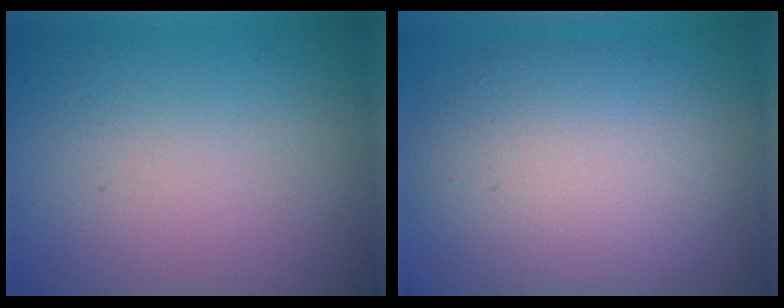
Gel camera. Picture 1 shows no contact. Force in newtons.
{"total": 8.8, "press": 8.7, "slide": 0.9}